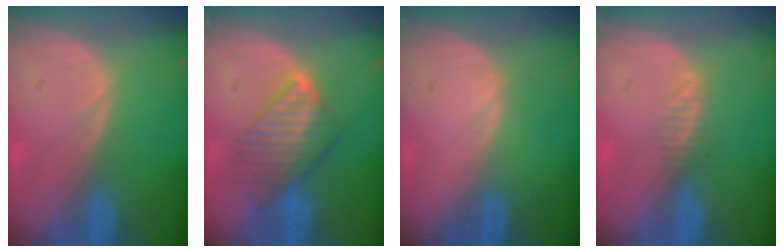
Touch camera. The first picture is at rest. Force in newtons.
{"total": 6.6, "press": 6.6, "slide": 0.9}
{"total": 0.0}
{"total": 1.3, "press": 1.1, "slide": 0.7}